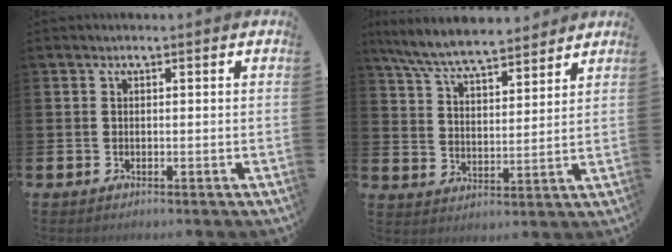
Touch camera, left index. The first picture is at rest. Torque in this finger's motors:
{"motor_torque": [0.37, -0.44, 0.89, 0.21]}